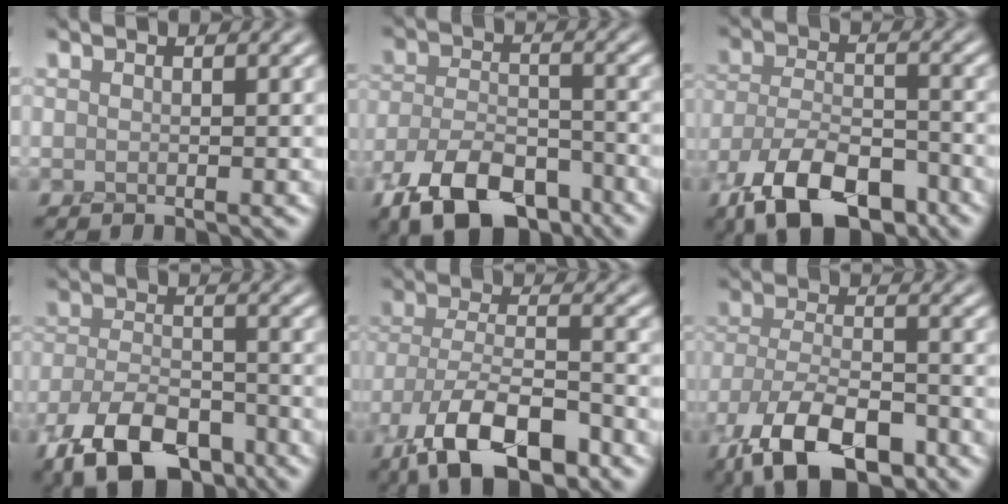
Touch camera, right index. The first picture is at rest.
{"total": 8.1, "force": [-5.7, 3.7, 4.4], "torque": [-0.079, -0.011, -0.107]}
{"total": 9.1, "force": [-6.3, 3.8, 5.3], "torque": [-0.098, -0.014, -0.118]}
{"total": 8.1, "force": [-5.7, 3.6, 4.4], "torque": [-0.079, -0.012, -0.108]}
{"total": 9.7, "force": [-6.2, 3.7, 6.5], "torque": [-0.118, -0.010, -0.122]}
{"total": 9.3, "force": [-6.2, 3.8, 5.8], "torque": [-0.113, -0.016, -0.118]}